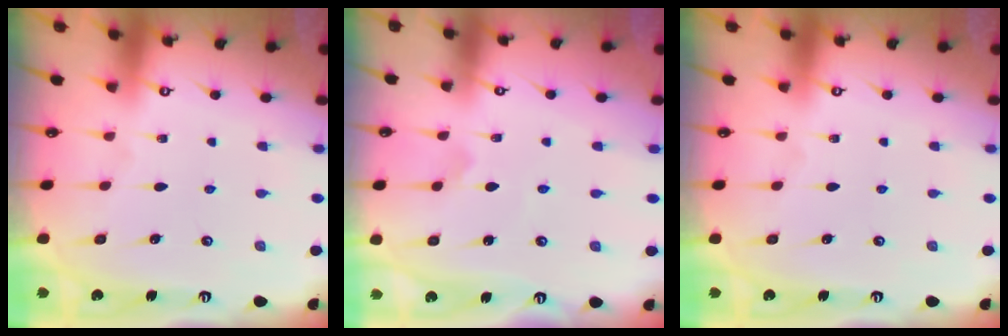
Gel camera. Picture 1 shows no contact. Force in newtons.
{"total": 1.7, "press": 1.6, "slide": 0.5}
{"total": 0.0}